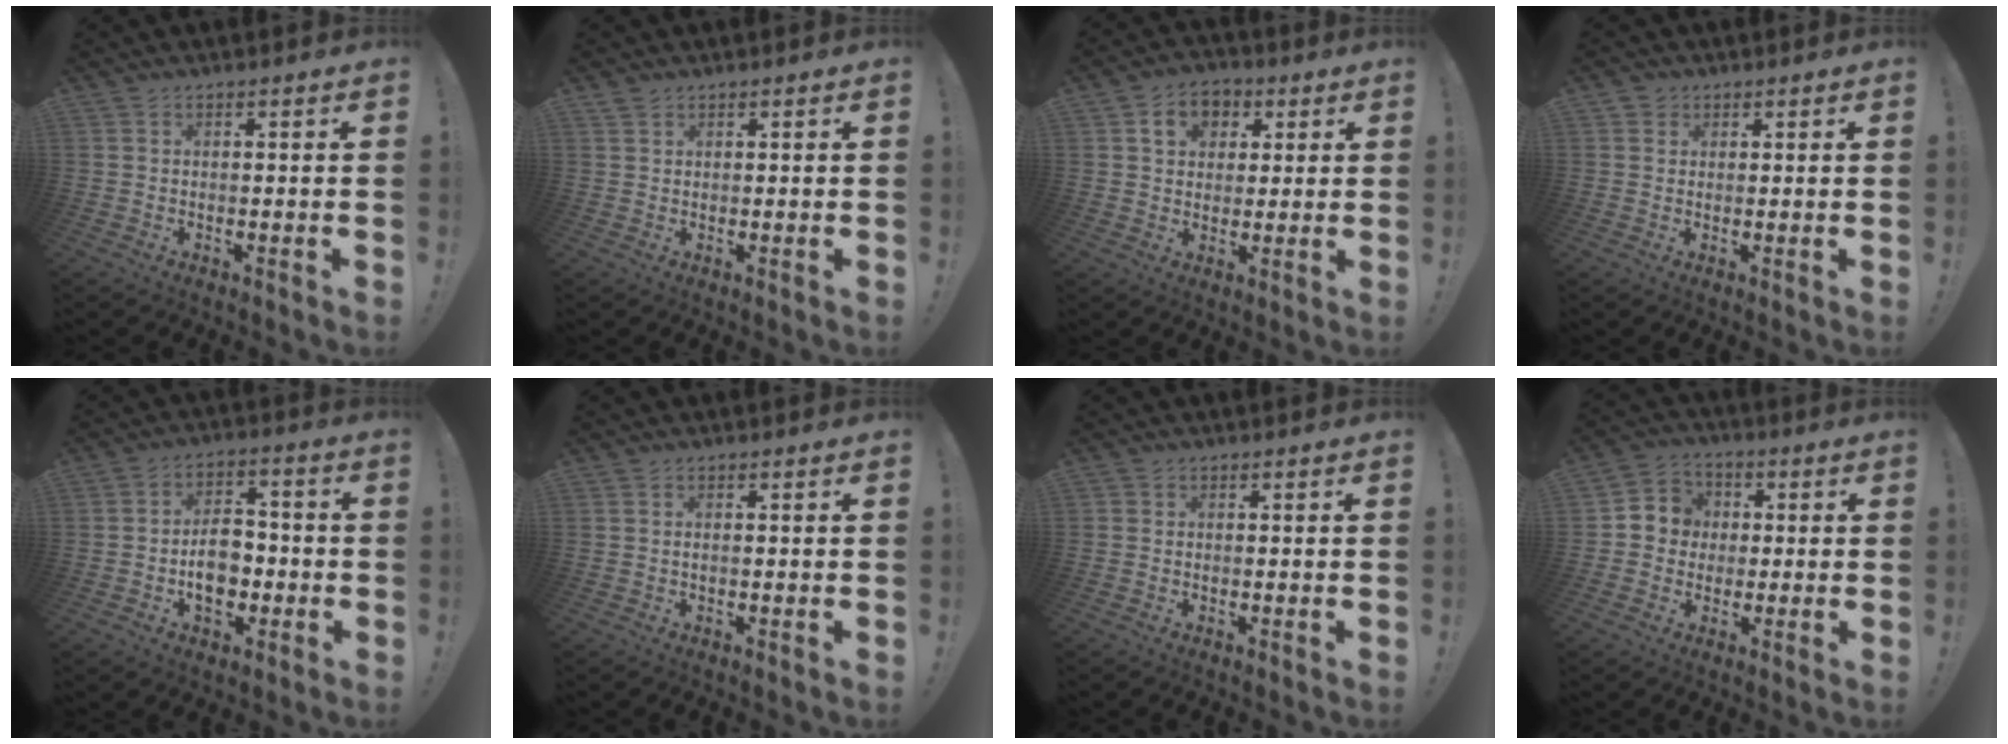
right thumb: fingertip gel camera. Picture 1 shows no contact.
{"total": 1.2, "force": [1.0, 0.6, 0.3], "torque": [-0.003, -0.003, 0.019]}
{"total": 8.6, "force": [3.0, 7.0, 4.0], "torque": [-0.054, -0.004, 0.058]}
{"total": 2.2, "force": [1.2, 1.9, 0.2], "torque": [-0.006, -0.001, 0.021]}
{"total": 10.9, "force": [-2.4, 8.0, 6.9], "torque": [-0.107, 0.015, -0.041]}
{"total": 0.8, "force": [-0.3, 0.0, 0.7], "torque": [-0.011, 0.000, -0.007]}
{"total": 0.5, "force": [0.0, 0.5, 0.0], "torque": [0.000, 0.001, 0.000]}
{"total": 7.3, "force": [-0.7, 7.1, 1.6], "torque": [-0.015, 0.014, -0.008]}